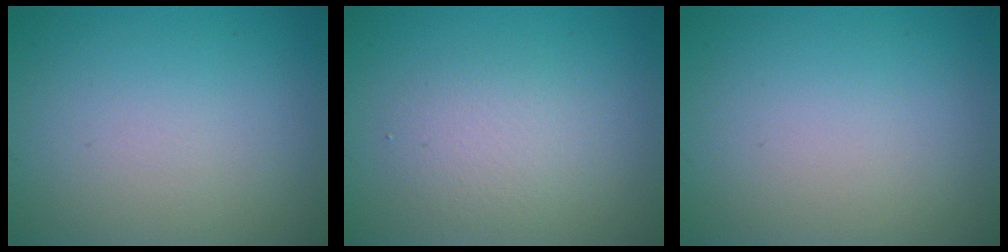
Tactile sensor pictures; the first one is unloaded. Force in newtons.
{"total": 2.4, "press": 2.4, "slide": 0.2}
{"total": 0.0}